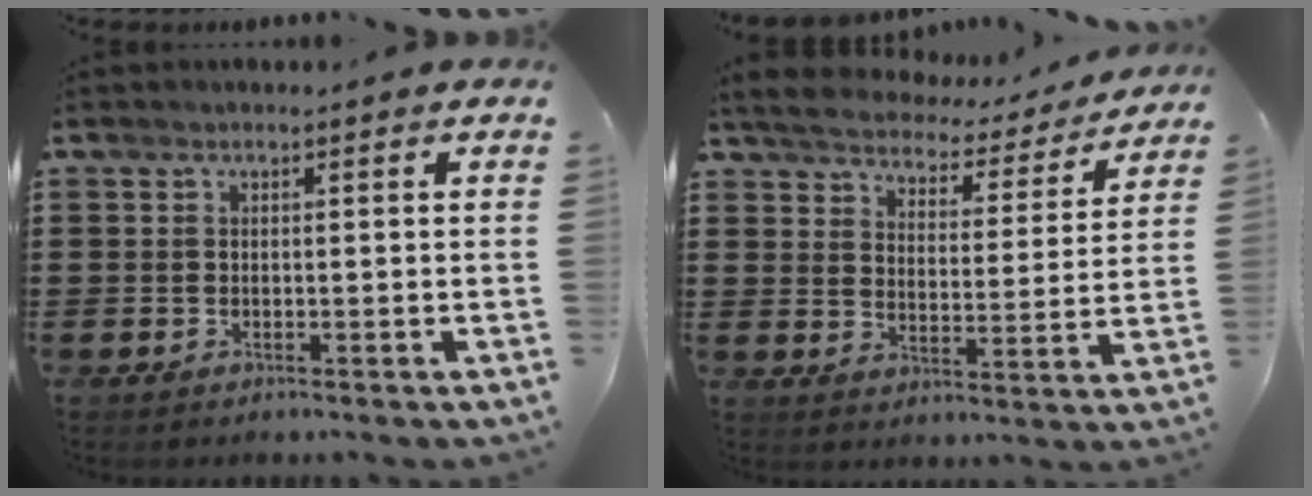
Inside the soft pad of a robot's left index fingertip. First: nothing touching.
{"total": 3.7, "force": [3.7, 0.4, 0.2], "torque": [-0.031, -0.027, 0.056]}